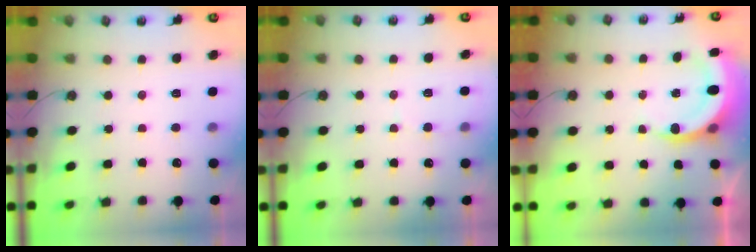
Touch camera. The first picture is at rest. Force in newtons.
{"total": 4.1, "press": 4.1, "slide": 0.4}
{"total": 6.4, "press": 6.3, "slide": 1.4}